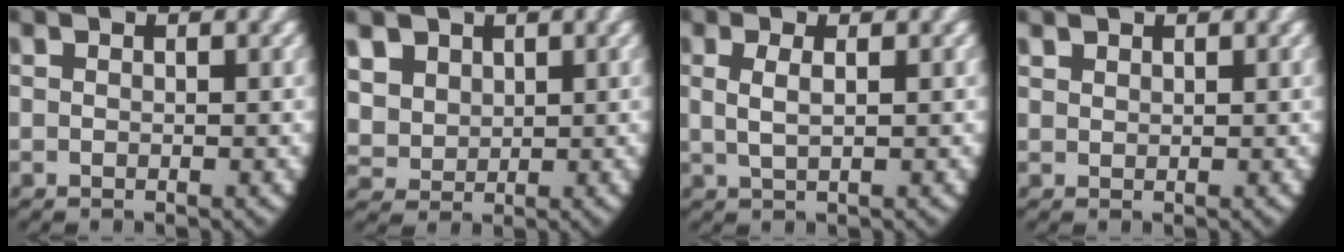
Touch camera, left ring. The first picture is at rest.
{"total": 5.9, "force": [1.5, 5.1, 2.4], "torque": [-0.081, -0.020, 0.037]}
{"total": 2.2, "force": [0.6, 1.0, 1.9], "torque": [-0.045, -0.003, 0.015]}
{"total": 1.0, "force": [0.9, 0.1, 0.1], "torque": [-0.004, -0.003, 0.026]}